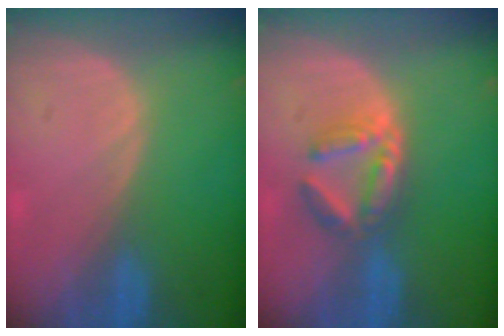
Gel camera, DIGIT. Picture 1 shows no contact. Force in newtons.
{"total": 5.6, "press": 5.4, "slide": 1.3}